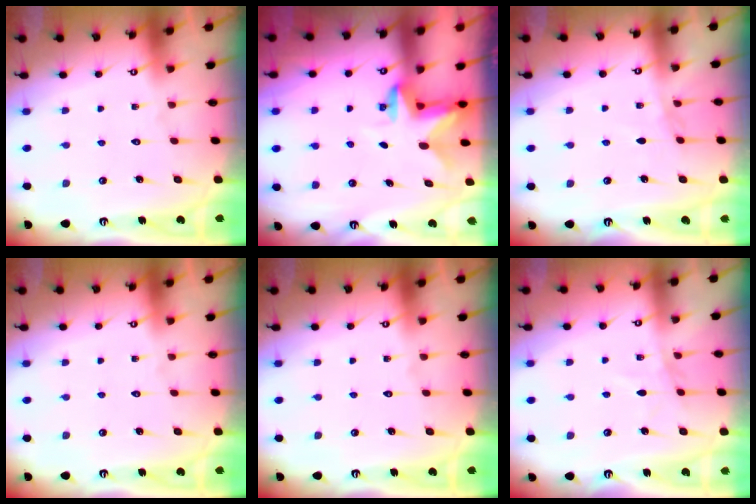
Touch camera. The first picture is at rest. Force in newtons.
{"total": 2.8, "press": 2.7, "slide": 0.5}
{"total": 4.6, "press": 4.5, "slide": 0.7}
{"total": 0.0}
{"total": 0.0}
{"total": 2.9, "press": 2.9, "slide": 0.4}